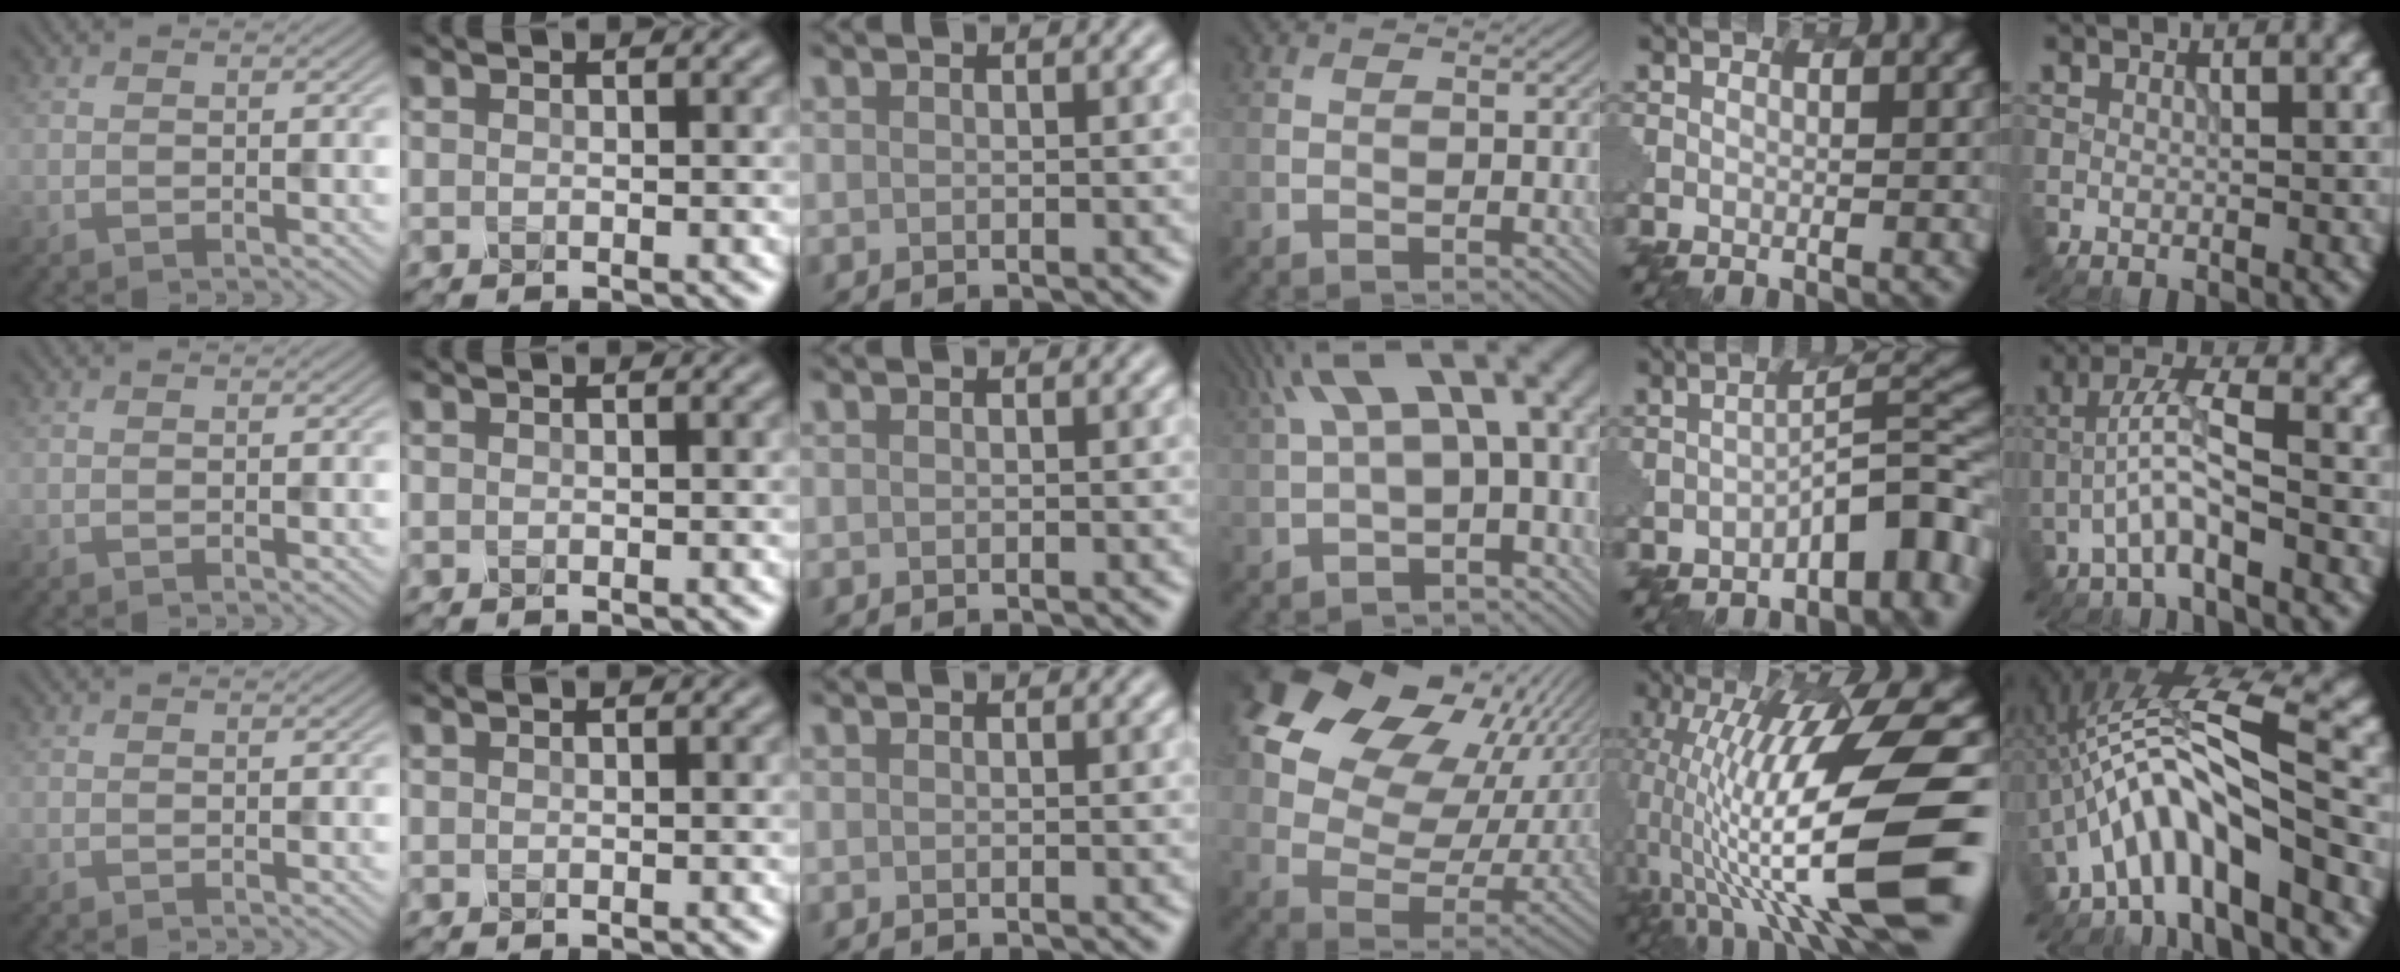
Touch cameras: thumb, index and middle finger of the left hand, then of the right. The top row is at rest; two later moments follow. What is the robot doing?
{"motion": "dispense", "object": "oil cruet"}